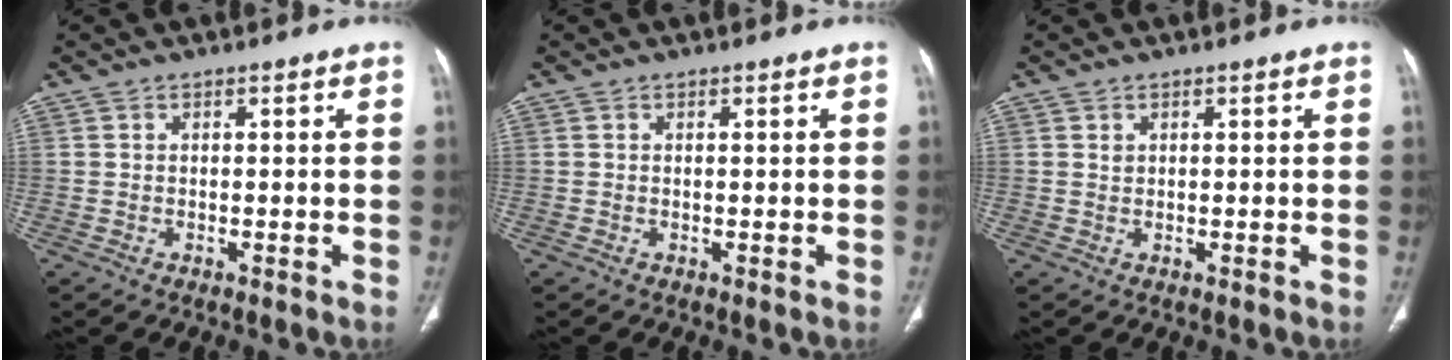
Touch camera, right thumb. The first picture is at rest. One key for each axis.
{"total": 0.0}
{"total": 0.8, "fx": 0.4, "fy": 0.6, "fz": 0.4, "tx": -0.003, "ty": -0.002, "tz": 0.009}